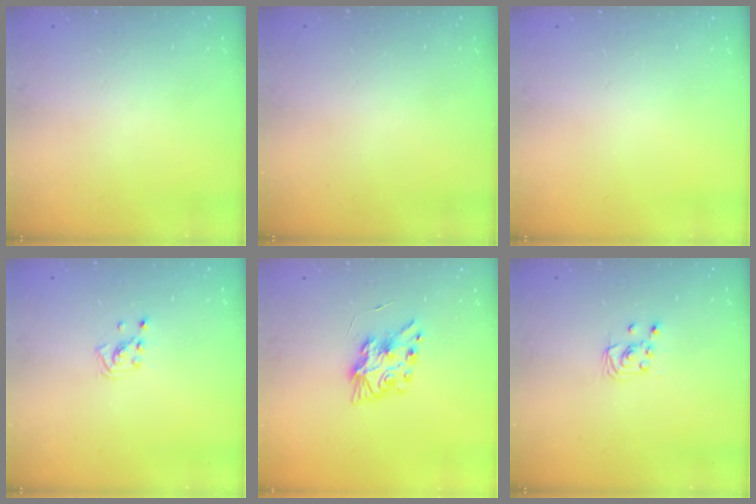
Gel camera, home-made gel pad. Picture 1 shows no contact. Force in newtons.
{"total": 0.0}
{"total": 0.0}
{"total": 1.9, "press": 1.9, "slide": 0.1}
{"total": 8.8, "press": 8.8, "slide": 0.3}
{"total": 2.3, "press": 2.2, "slide": 0.3}